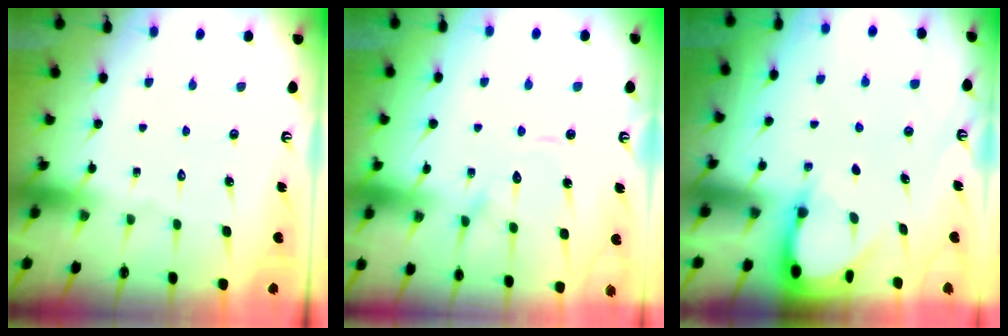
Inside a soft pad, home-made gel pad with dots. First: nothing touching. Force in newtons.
{"total": 11.4, "press": 11.3, "slide": 1.2}
{"total": 2.9, "press": 2.9, "slide": 0.3}